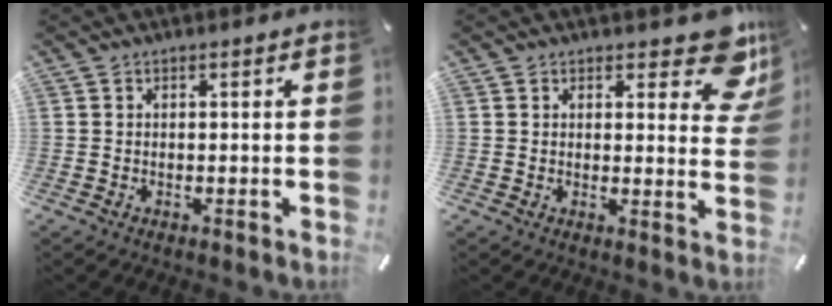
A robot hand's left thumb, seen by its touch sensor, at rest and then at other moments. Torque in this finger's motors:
{"motor_torque": [0.45, -0.15, 0.04, 0.06, -0.03]}